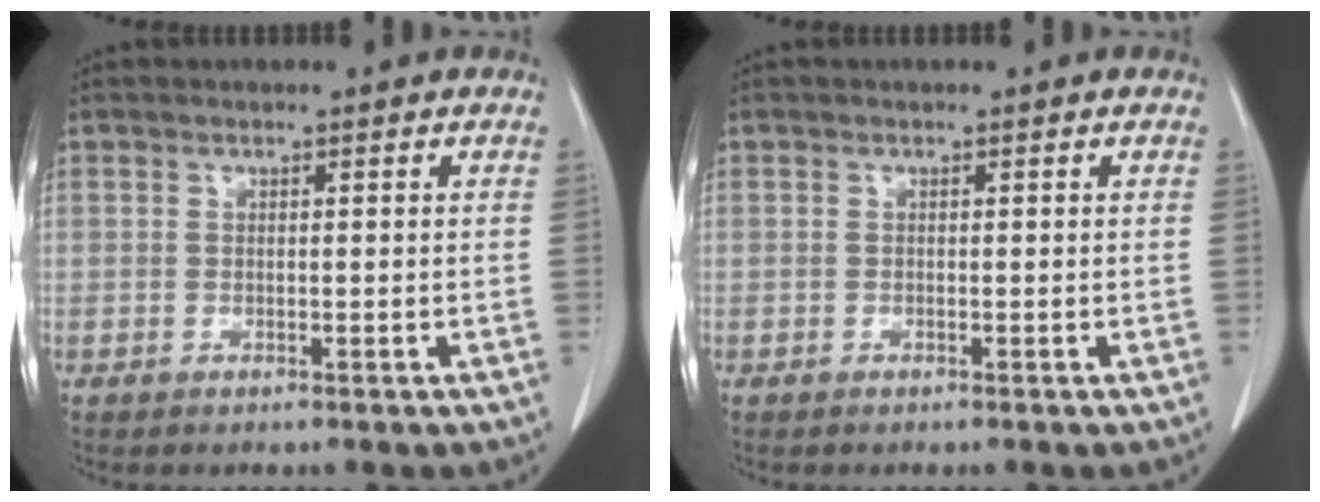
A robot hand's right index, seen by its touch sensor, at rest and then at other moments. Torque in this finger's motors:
{"motor_torque": [0.05, -0.02, 0.02, 0.01]}